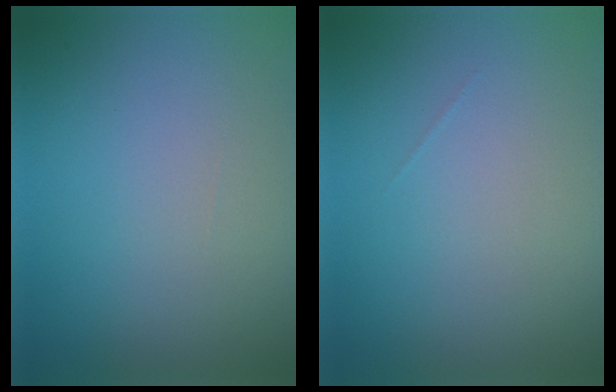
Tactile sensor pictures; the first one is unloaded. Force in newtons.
{"total": 0.0}